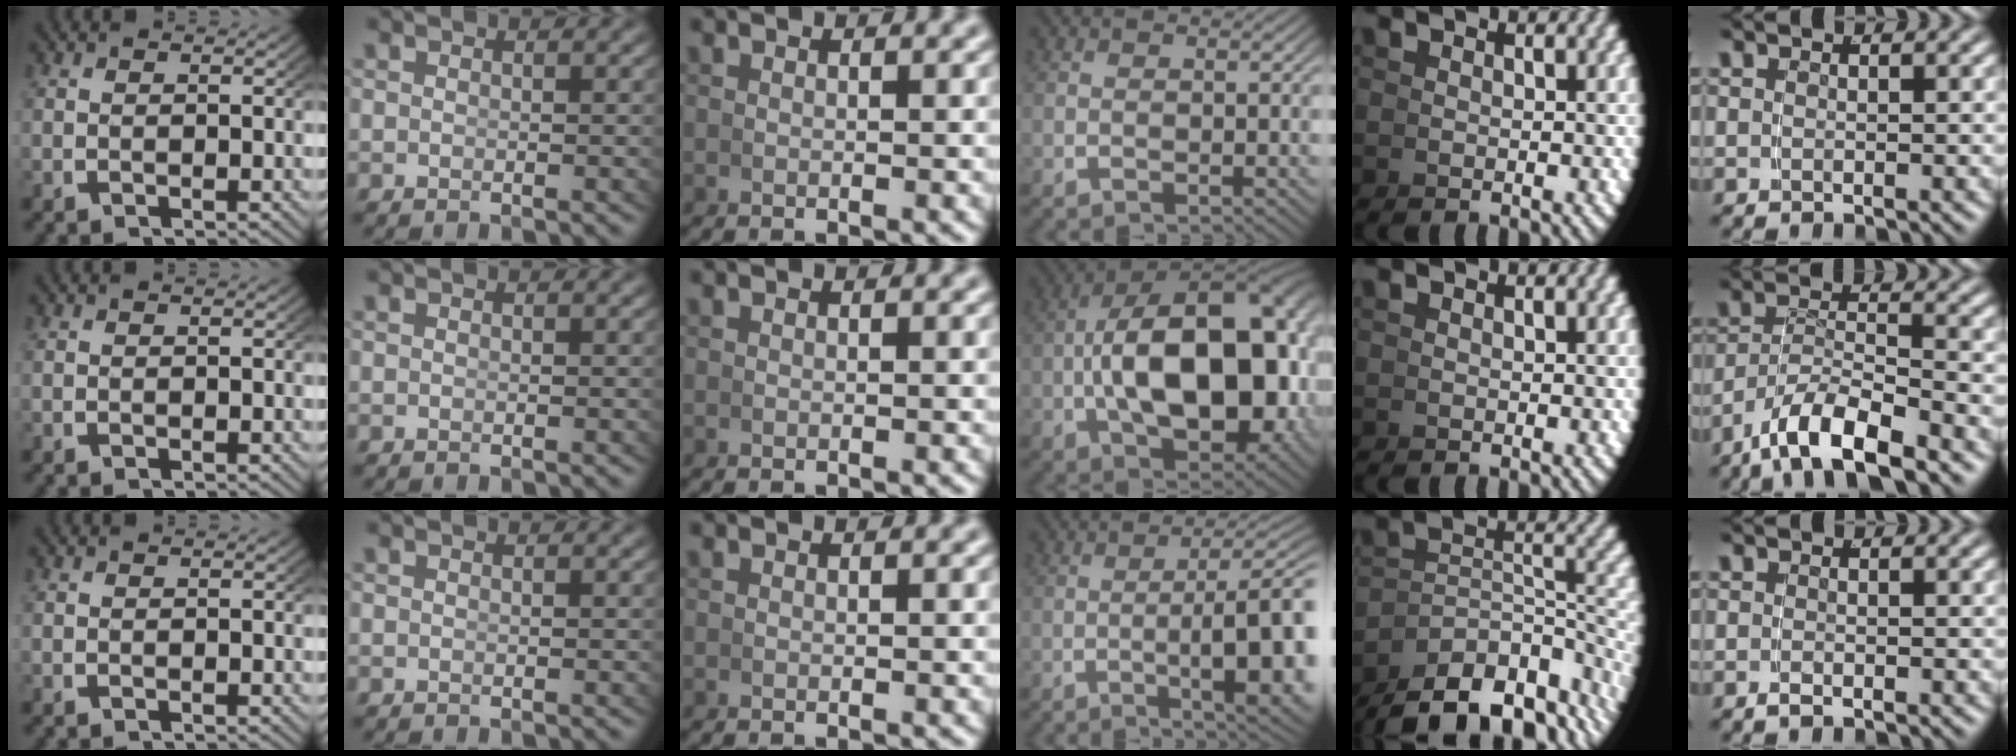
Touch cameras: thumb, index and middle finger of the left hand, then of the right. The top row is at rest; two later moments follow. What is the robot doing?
{"motion": "grasp_and_lifting", "object": "whiteboard"}